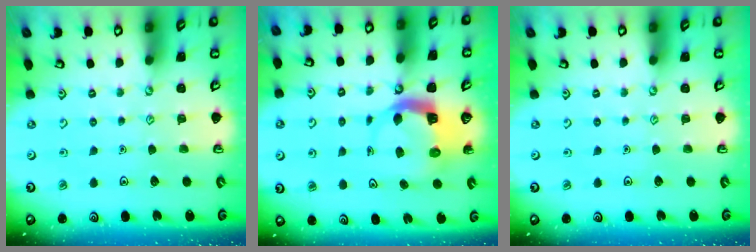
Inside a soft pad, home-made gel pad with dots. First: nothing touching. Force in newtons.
{"total": 5.2, "press": 5.1, "slide": 0.6}
{"total": 0.0}